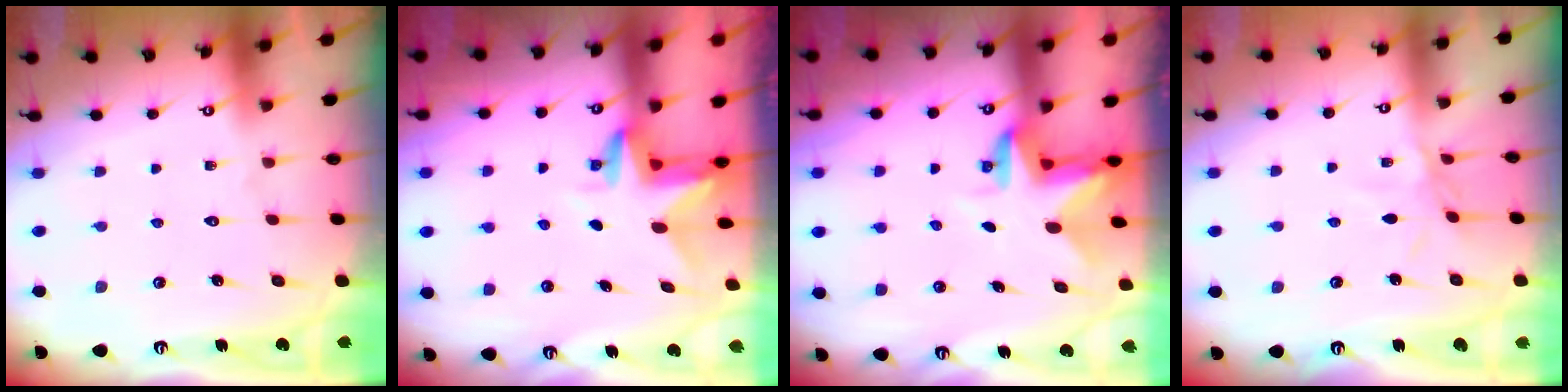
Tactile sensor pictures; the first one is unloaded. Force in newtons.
{"total": 3.2, "press": 3.2, "slide": 0.2}
{"total": 3.1, "press": 3.0, "slide": 0.5}
{"total": 4.4, "press": 4.4, "slide": 0.5}